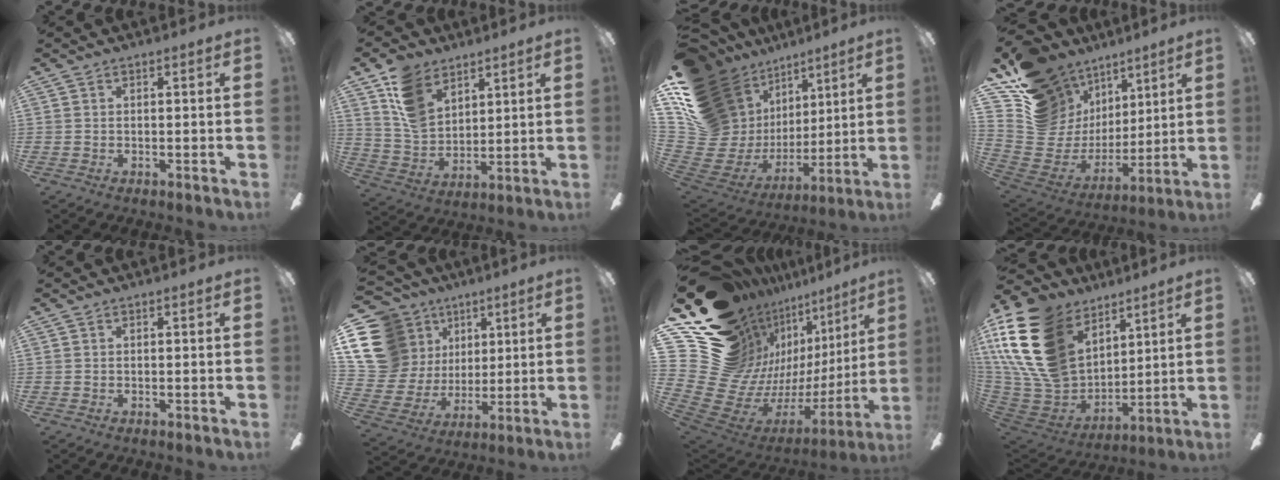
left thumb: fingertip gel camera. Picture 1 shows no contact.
{"total": 12.4, "force": [7.7, 8.1, 5.4], "torque": [-0.117, -0.022, 0.155]}
{"total": 22.6, "force": [9.9, 16.9, 11.1], "torque": [-0.207, -0.100, 0.242]}
{"total": 18.0, "force": [9.1, 14.3, 6.3], "torque": [-0.139, -0.074, 0.200]}
{"total": 0.0}
{"total": 19.8, "force": [7.9, 16.5, 7.7], "torque": [-0.166, -0.038, 0.168]}
{"total": 23.7, "force": [11.0, 16.5, 13.0], "torque": [-0.241, -0.138, 0.274]}
{"total": 25.4, "force": [11.4, 17.3, 14.6], "torque": [-0.340, -0.057, 0.218]}